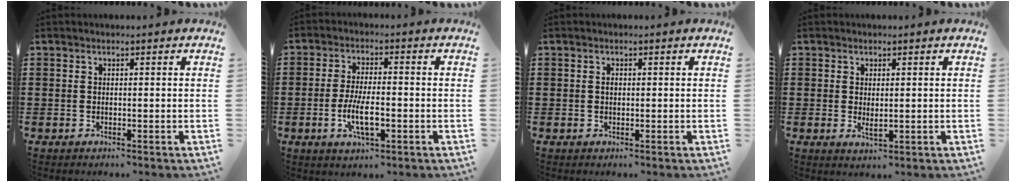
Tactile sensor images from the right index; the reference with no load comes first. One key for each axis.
{"total": 6.7, "fx": -2.0, "fy": 2.4, "fz": 5.9, "tx": -0.126, "ty": -0.006, "tz": -0.041}
{"total": 0.8, "fx": 0.1, "fy": 0.5, "fz": 0.7, "tx": -0.015, "ty": 0.001, "tz": 0.002}
{"total": 2.0, "fx": 0.1, "fy": 0.8, "fz": 1.9, "tx": -0.035, "ty": 0.000, "tz": 0.002}